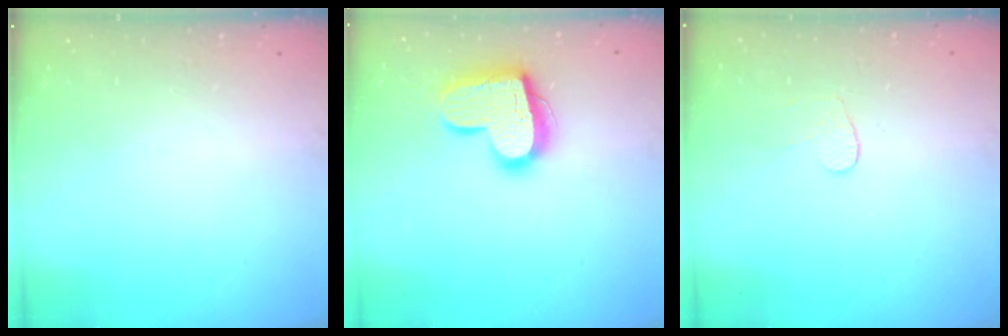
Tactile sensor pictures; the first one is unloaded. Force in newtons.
{"total": 17.4, "press": 17.3, "slide": 1.4}
{"total": 3.8, "press": 3.8, "slide": 0.3}